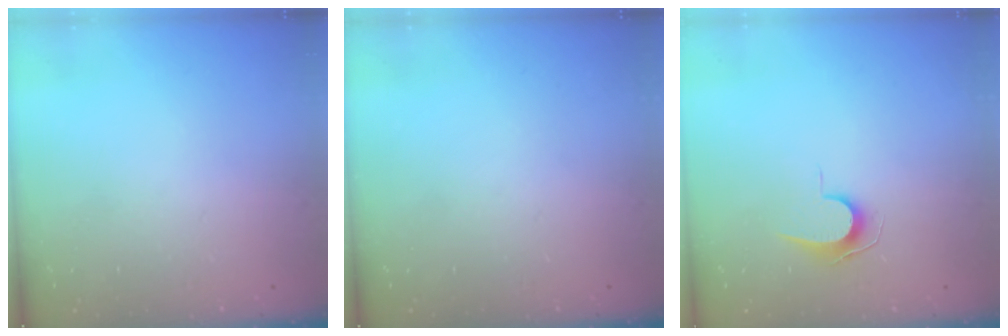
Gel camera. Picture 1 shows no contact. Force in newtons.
{"total": 0.0}
{"total": 7.0, "press": 7.0, "slide": 0.6}